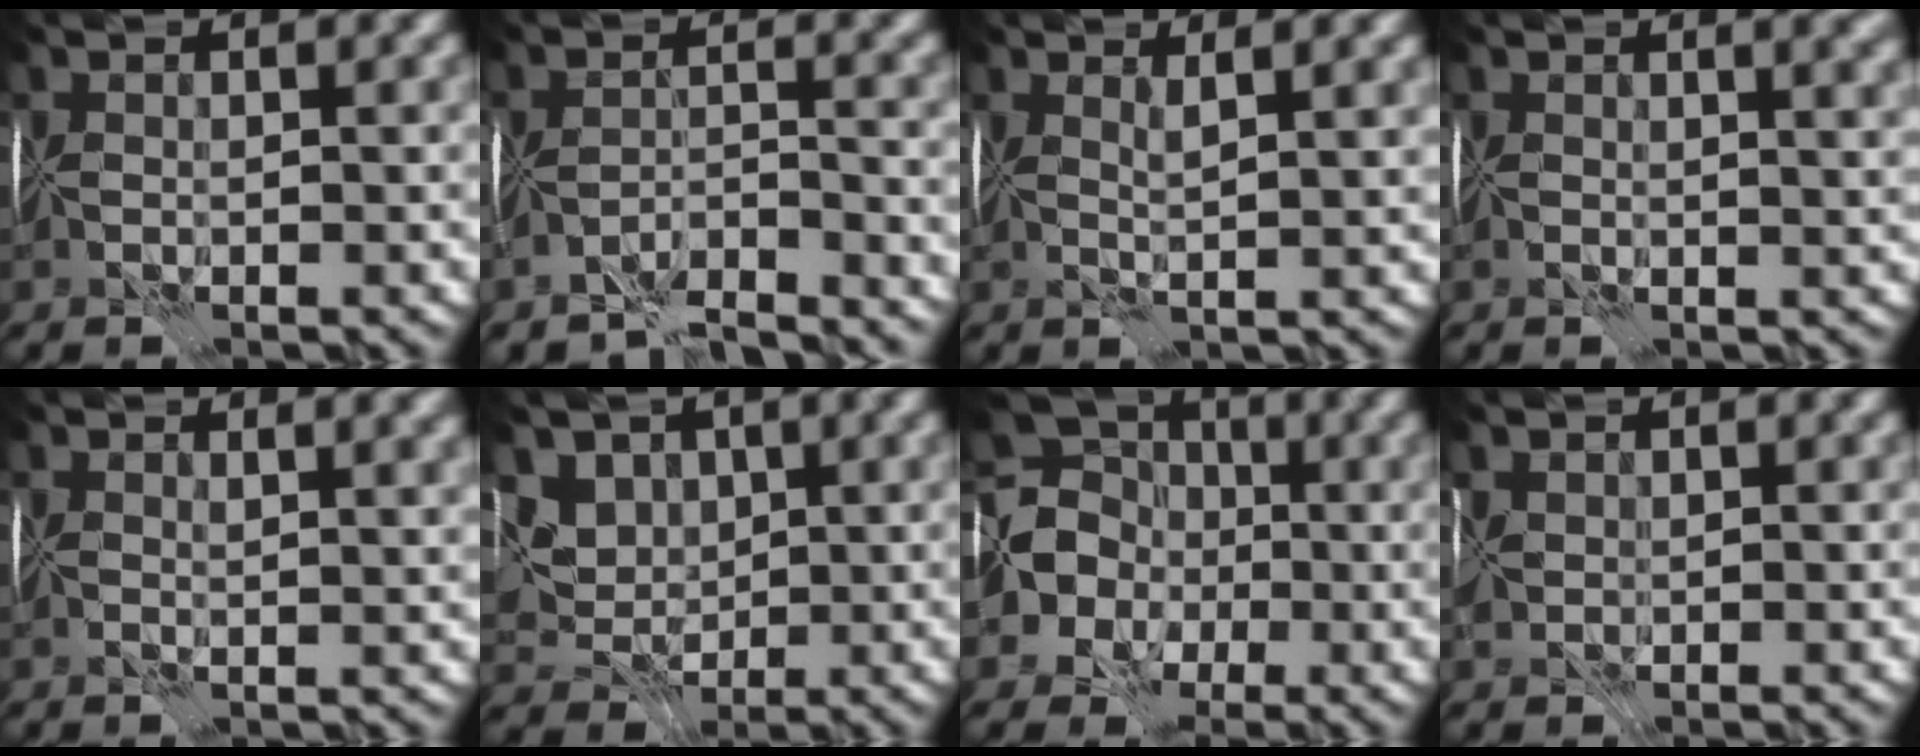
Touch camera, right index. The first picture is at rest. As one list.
[{"total": 5.8, "force": [-5.7, -0.7, 0.4], "torque": [0.005, -0.016, -0.096]}, {"total": 1.6, "force": [0.8, -0.8, 1.0], "torque": [-0.018, -0.006, 0.017]}, {"total": 3.2, "force": [1.7, 0.8, 2.6], "torque": [-0.028, -0.002, 0.034]}, {"total": 1.8, "force": [1.3, -0.2, 1.2], "torque": [-0.016, -0.003, 0.025]}, {"total": 4.1, "force": [2.0, 3.1, 1.7], "torque": [-0.022, -0.002, 0.029]}, {"total": 8.3, "force": [-1.4, 7.4, 3.6], "torque": [-0.070, -0.009, -0.066]}, {"total": 0.6, "force": [0.3, 0.2, 0.4], "torque": [-0.007, -0.002, 0.006]}]